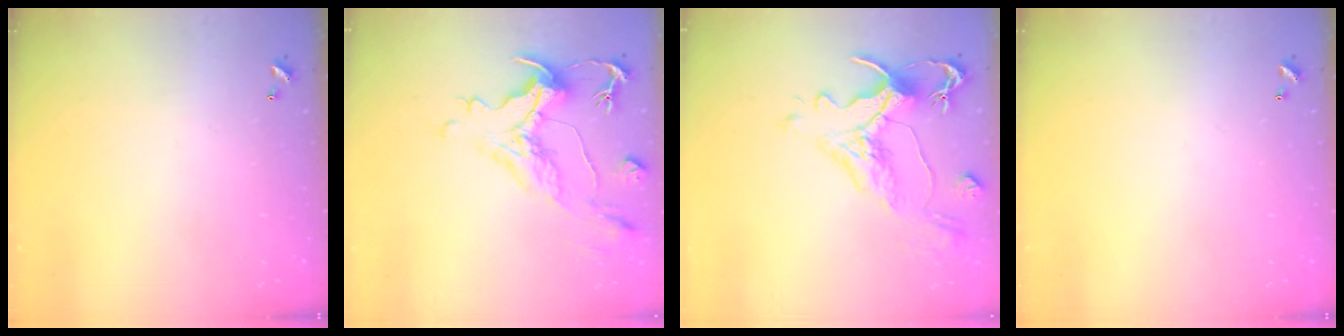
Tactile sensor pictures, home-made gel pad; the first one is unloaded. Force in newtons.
{"total": 1.9, "press": 0.8, "slide": 1.7}
{"total": 1.8, "press": 0.9, "slide": 1.5}
{"total": 0.0}